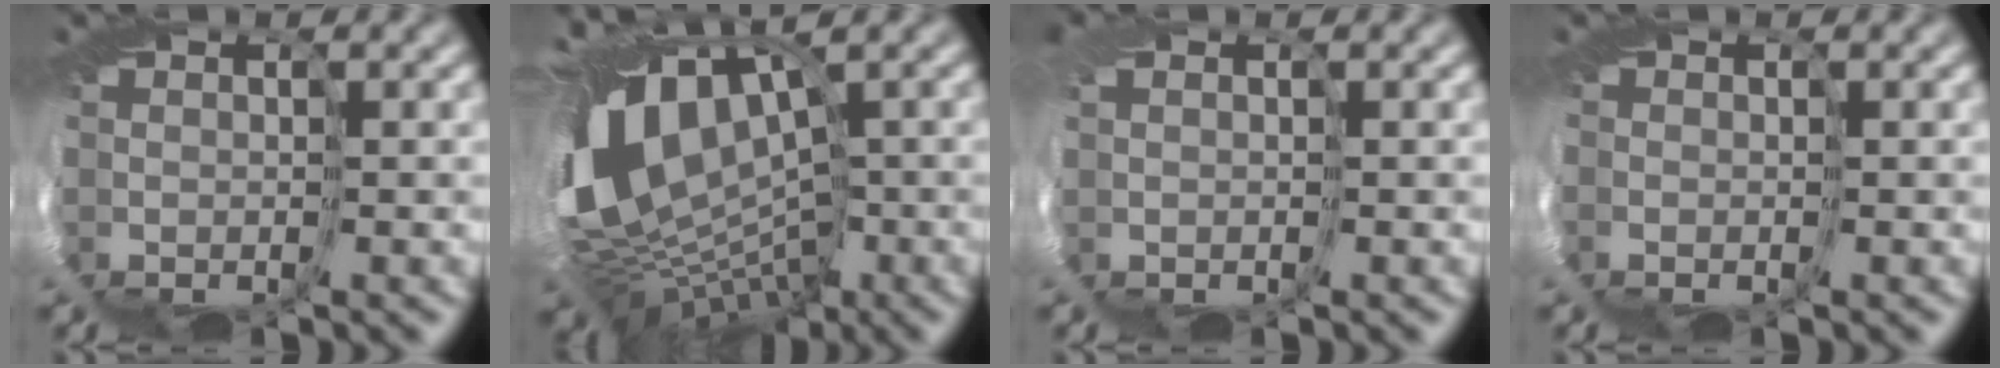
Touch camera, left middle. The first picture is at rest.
{"total": 11.9, "force": [0.9, 8.1, 8.6], "torque": [-0.205, -0.009, 0.026]}
{"total": 1.2, "force": [0.2, 0.9, 0.8], "torque": [-0.042, -0.001, 0.016]}
{"total": 1.9, "force": [-1.0, 1.3, 0.9], "torque": [-0.041, -0.001, -0.004]}